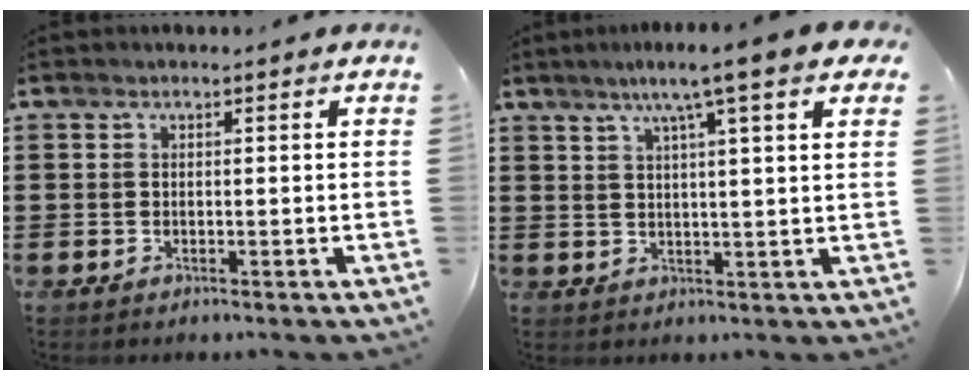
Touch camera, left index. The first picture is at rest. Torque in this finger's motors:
{"motor_torque": [2.14, 0.00, 0.43, 0.21]}